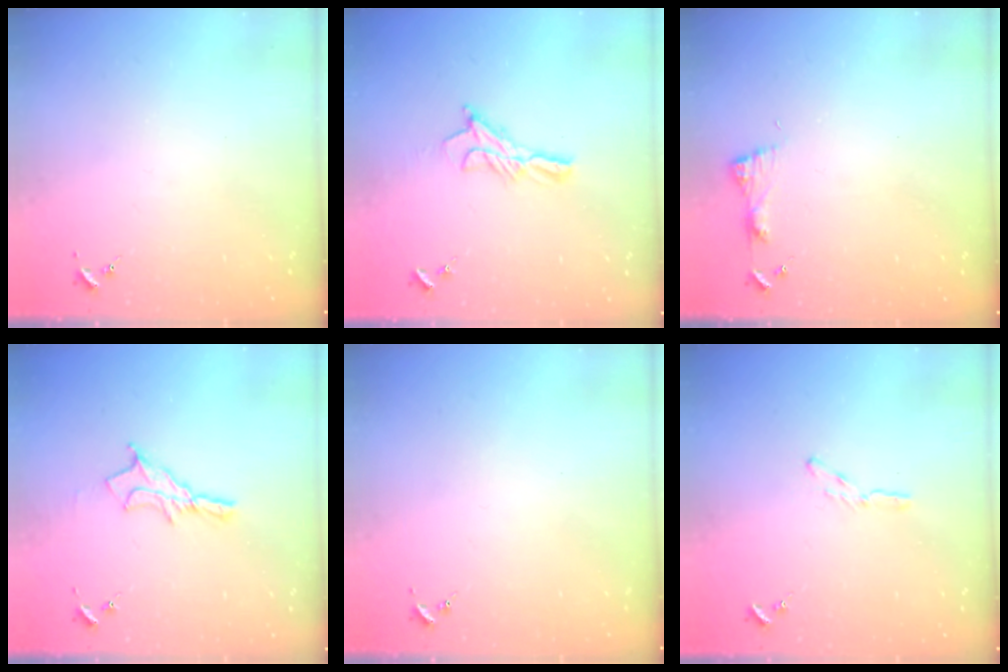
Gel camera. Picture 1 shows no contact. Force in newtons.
{"total": 9.9, "press": 9.9, "slide": 0.5}
{"total": 5.6, "press": 5.5, "slide": 0.7}
{"total": 10.4, "press": 10.3, "slide": 0.7}
{"total": 0.0}
{"total": 3.0, "press": 3.0, "slide": 0.3}